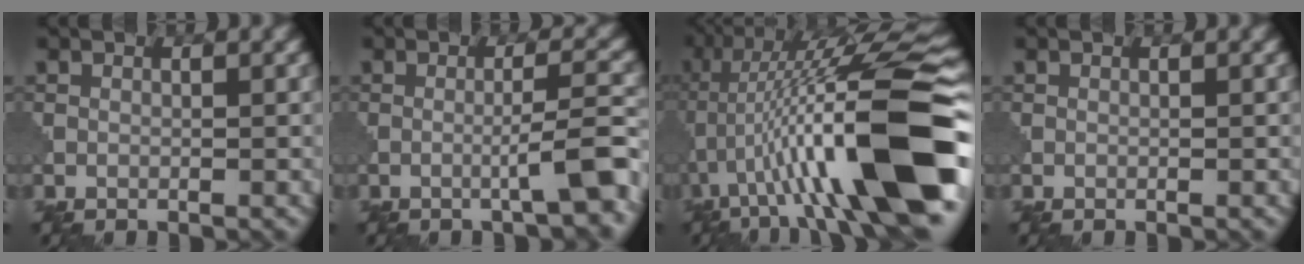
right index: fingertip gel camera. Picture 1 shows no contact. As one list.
[{"total": 4.1, "force": [-1.7, 0.3, 3.7], "torque": [-0.049, 0.018, -0.039]}, {"total": 16.4, "force": [-2.7, 2.9, 15.9], "torque": [-0.249, 0.041, -0.038]}, {"total": 0.0}]